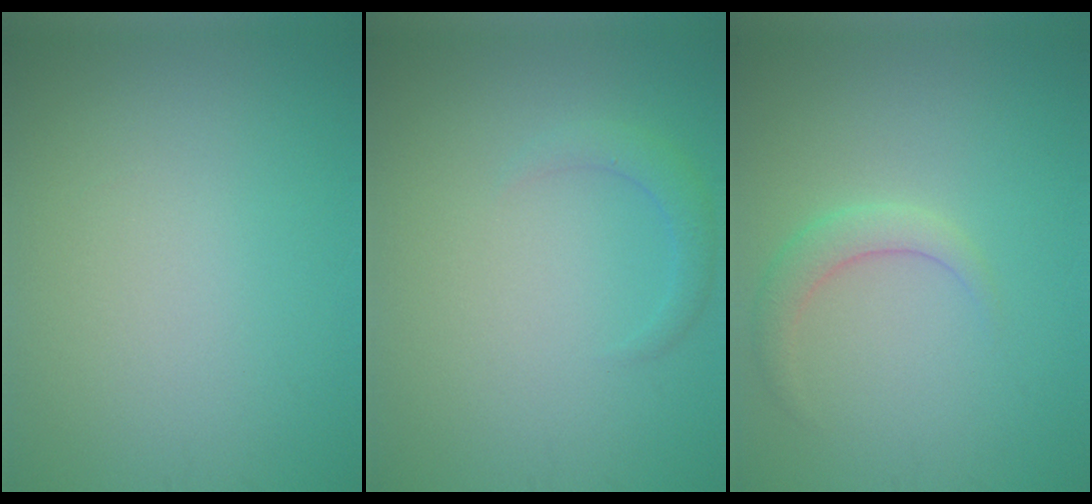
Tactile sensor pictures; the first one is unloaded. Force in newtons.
{"total": 1.5, "press": 1.5, "slide": 0.1}
{"total": 2.2, "press": 2.2, "slide": 0.2}